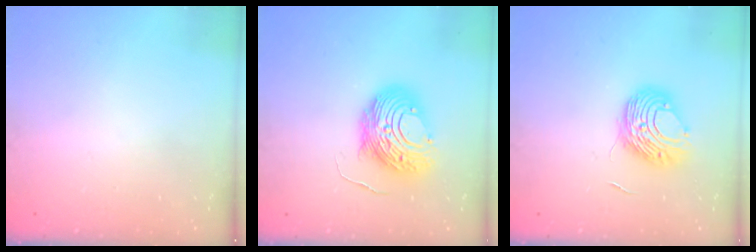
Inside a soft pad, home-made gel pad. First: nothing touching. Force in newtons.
{"total": 11.2, "press": 11.1, "slide": 1.1}
{"total": 8.5, "press": 8.5, "slide": 0.2}